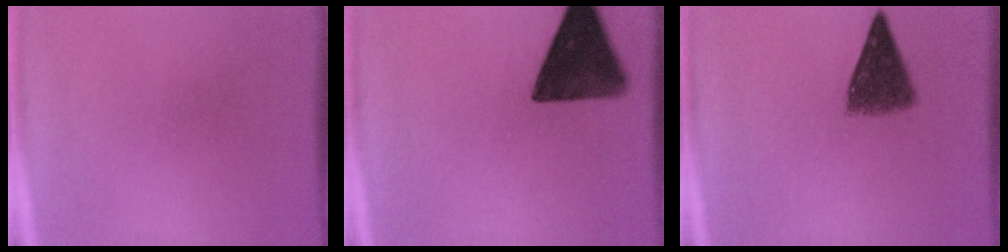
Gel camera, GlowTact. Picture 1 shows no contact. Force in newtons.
{"total": 13.0}
{"total": 7.7}